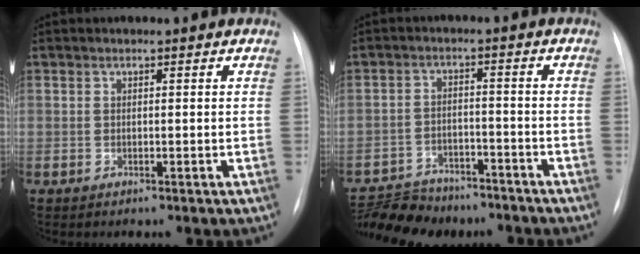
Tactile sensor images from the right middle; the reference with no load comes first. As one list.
[{"total": 11.6, "force": [-10.2, 4.6, 2.7], "torque": [-0.050, 0.009, -0.150]}]